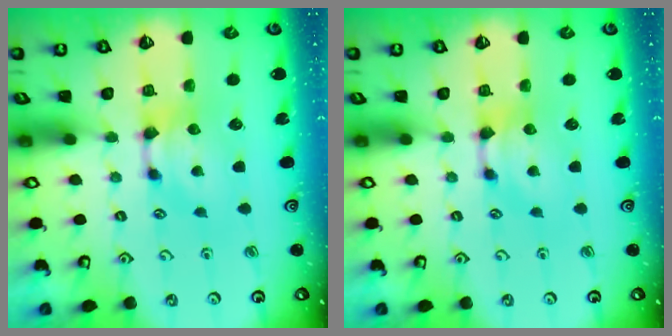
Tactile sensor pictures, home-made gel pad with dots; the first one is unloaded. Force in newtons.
{"total": 0.0}